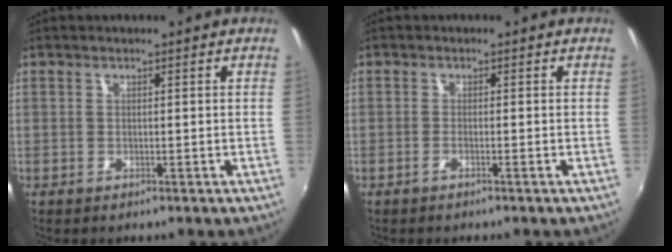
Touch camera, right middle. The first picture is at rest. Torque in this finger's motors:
{"motor_torque": [-0.47, 0.07, -0.01, -0.01]}